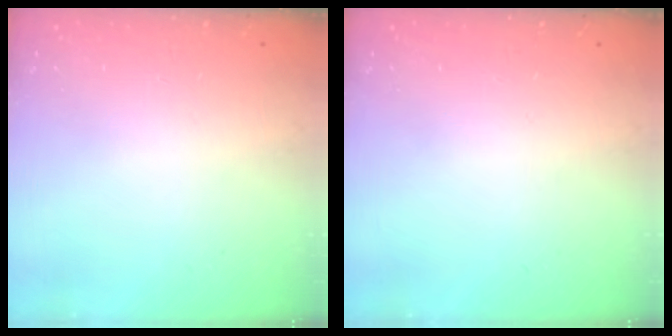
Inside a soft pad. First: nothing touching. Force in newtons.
{"total": 0.0}